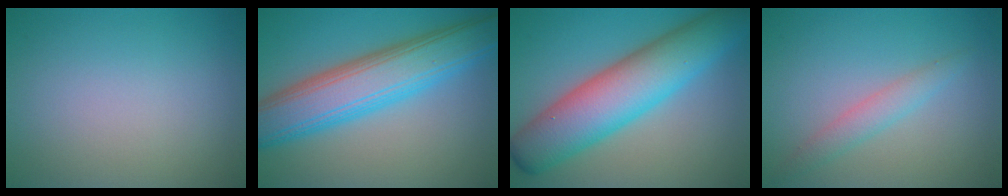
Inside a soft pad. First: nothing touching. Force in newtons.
{"total": 9.0, "press": 9.0, "slide": 0.2}
{"total": 10.1, "press": 10.1, "slide": 0.0}
{"total": 2.0, "press": 2.0, "slide": 0.2}